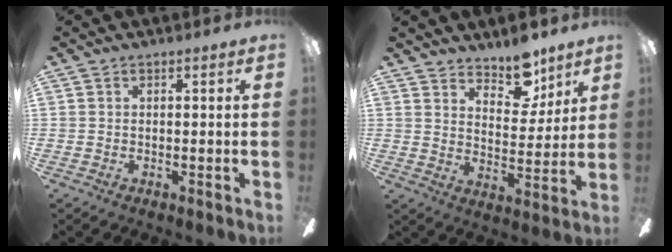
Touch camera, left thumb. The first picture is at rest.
{"total": 9.9, "force": [8.2, 4.3, 3.5], "torque": [-0.040, -0.056, 0.148]}